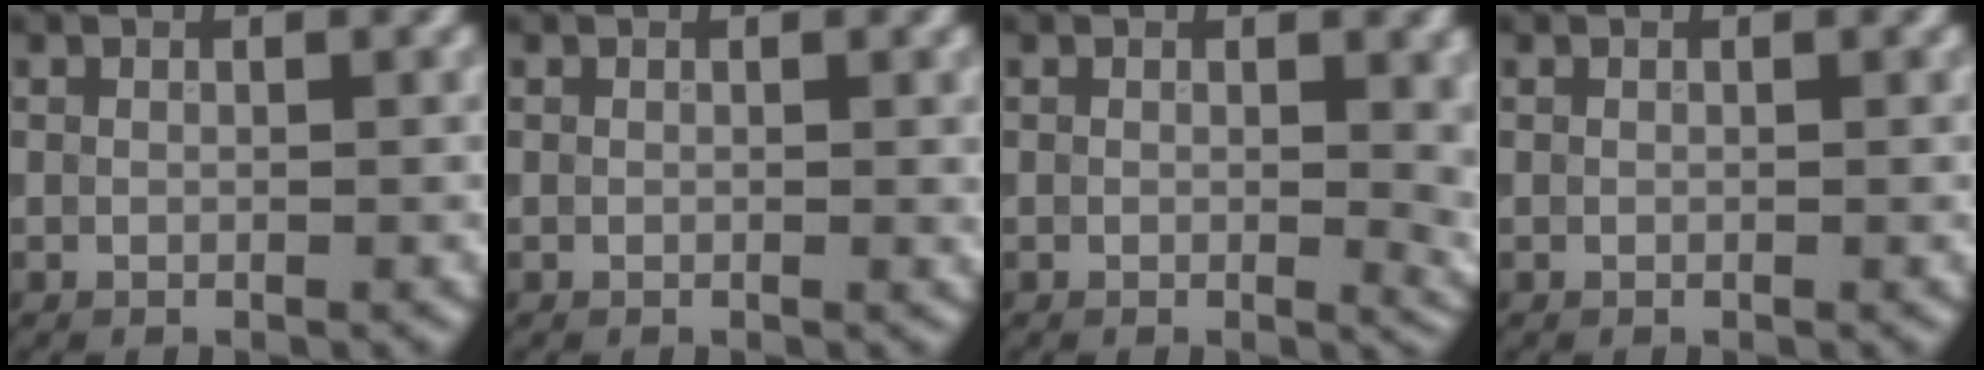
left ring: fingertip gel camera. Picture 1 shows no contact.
{"total": 0.0}
{"total": 3.0, "force": [0.3, 1.5, 2.6], "torque": [-0.020, -0.003, 0.003]}
{"total": 0.0}